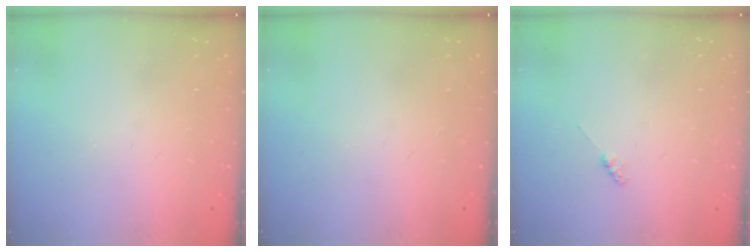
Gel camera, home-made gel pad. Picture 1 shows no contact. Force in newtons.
{"total": 0.0}
{"total": 2.3, "press": 2.3, "slide": 0.3}